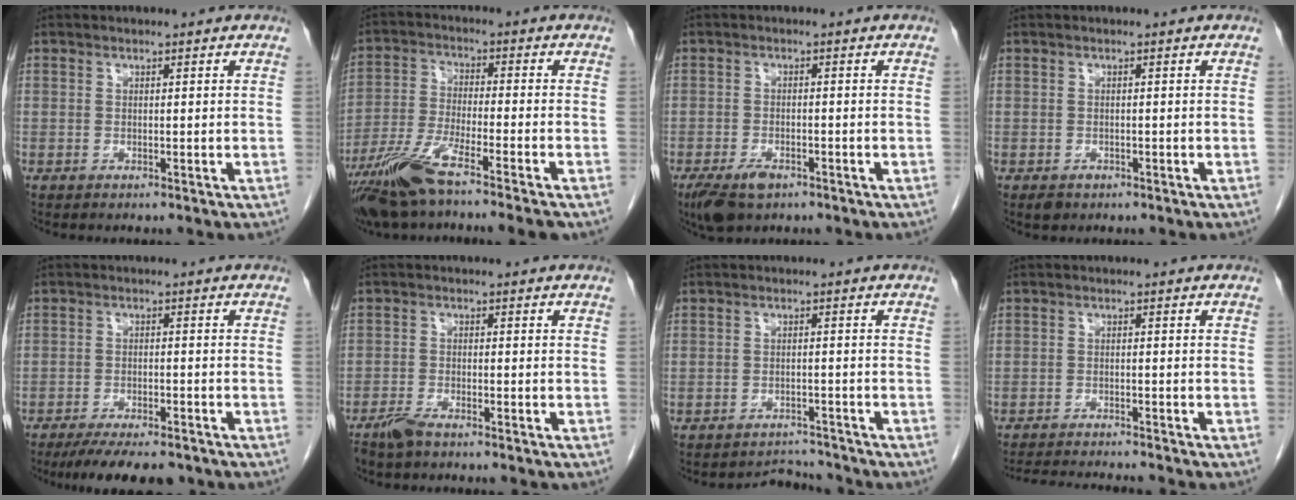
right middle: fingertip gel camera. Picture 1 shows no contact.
{"total": 11.1, "force": [-8.1, -0.2, 7.7], "torque": [-0.153, -0.029, -0.147]}
{"total": 5.1, "force": [-3.3, 2.4, 3.1], "torque": [-0.060, -0.006, -0.052]}
{"total": 1.4, "force": [-0.9, 1.0, 0.5], "torque": [-0.013, 0.000, -0.008]}
{"total": 11.0, "force": [-9.2, 2.6, 5.4], "torque": [-0.079, -0.012, -0.132]}
{"total": 4.0, "force": [-3.4, 0.6, 2.0], "torque": [-0.037, -0.006, -0.056]}
{"total": 3.5, "force": [-3.3, -0.1, -1.3], "torque": [0.020, 0.003, -0.046]}
{"total": 10.0, "force": [-9.5, 0.0, 3.2], "torque": [-0.048, -0.012, -0.137]}